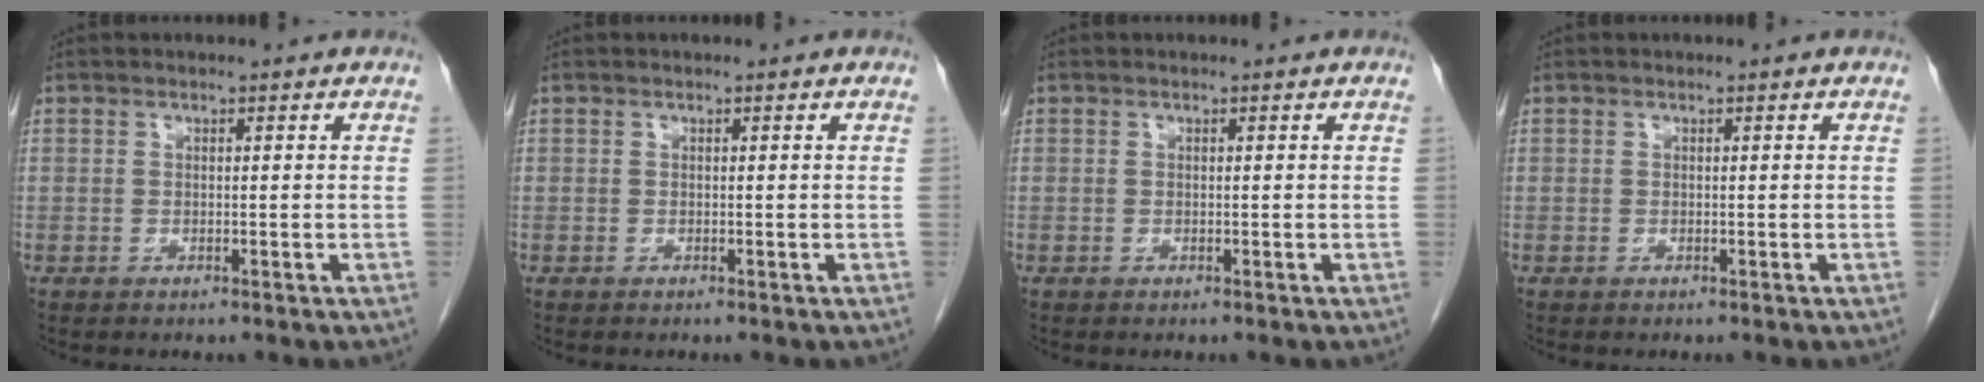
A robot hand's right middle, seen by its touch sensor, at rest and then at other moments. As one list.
[{"total": 0.0}, {"total": 0.0}, {"total": 0.0}]